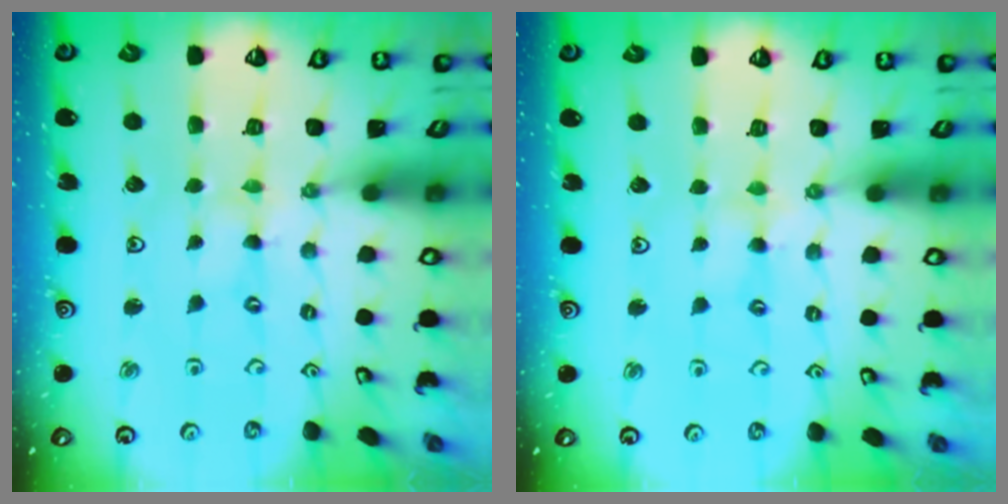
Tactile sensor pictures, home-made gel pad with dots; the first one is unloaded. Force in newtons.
{"total": 2.8, "press": 2.8, "slide": 0.4}